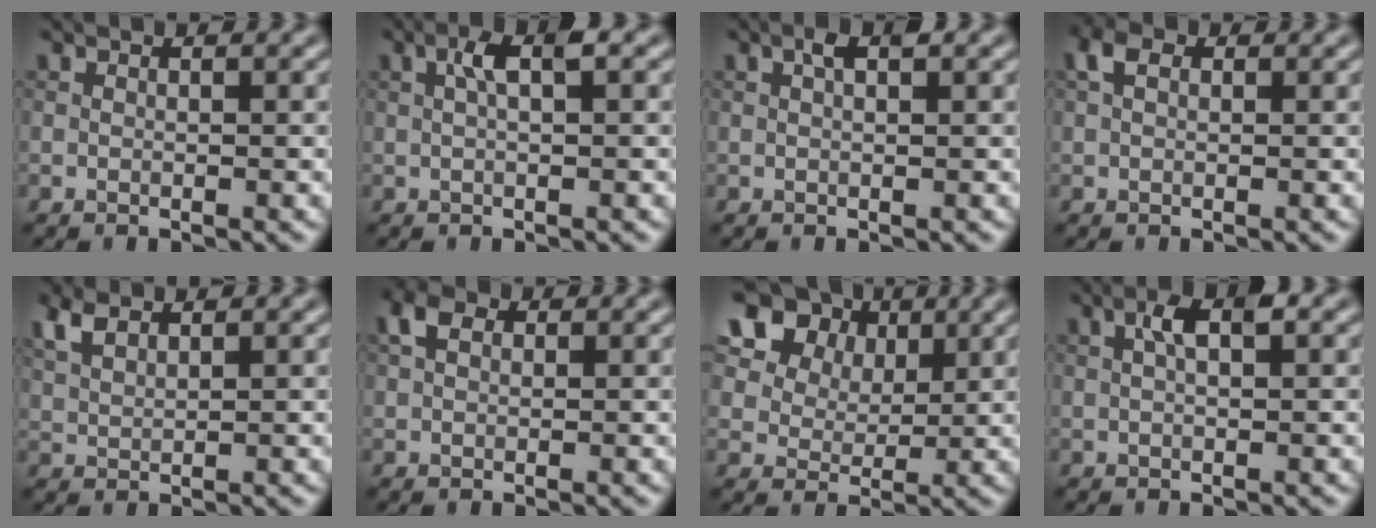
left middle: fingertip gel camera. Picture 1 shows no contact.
{"total": 2.5, "force": [0.6, 0.5, 2.3], "torque": [-0.044, 0.012, 0.008]}
{"total": 1.7, "force": [0.7, 0.5, 1.4], "torque": [-0.026, 0.005, 0.011]}
{"total": 1.9, "force": [0.7, 1.2, 1.3], "torque": [-0.025, 0.009, 0.008]}
{"total": 2.4, "force": [1.7, 0.9, 1.5], "torque": [-0.038, 0.007, 0.038]}
{"total": 2.3, "force": [0.9, 1.6, 1.4], "torque": [-0.028, 0.009, 0.011]}
{"total": 14.5, "force": [7.8, 10.5, 6.2], "torque": [-0.172, 0.024, 0.165]}
{"total": 2.6, "force": [0.7, 0.8, 2.3], "torque": [-0.042, 0.010, 0.008]}